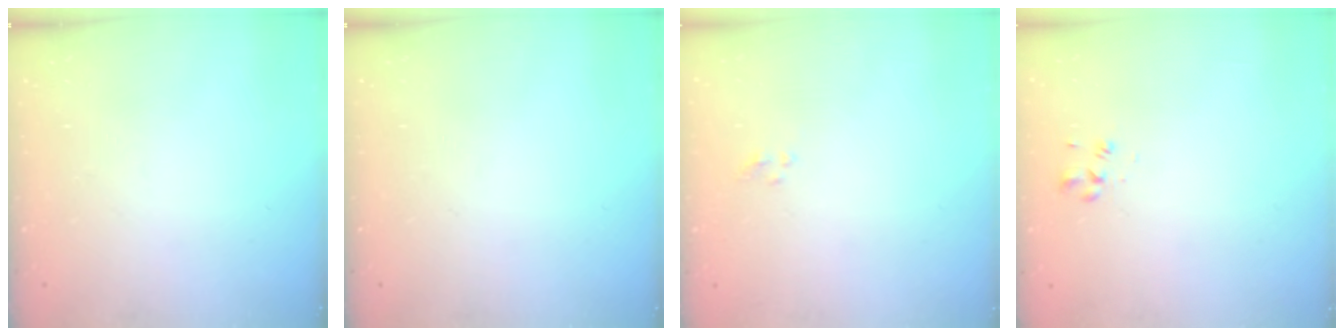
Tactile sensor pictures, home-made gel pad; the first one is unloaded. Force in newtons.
{"total": 0.0}
{"total": 1.2, "press": 1.0, "slide": 0.6}
{"total": 2.6, "press": 2.4, "slide": 1.0}